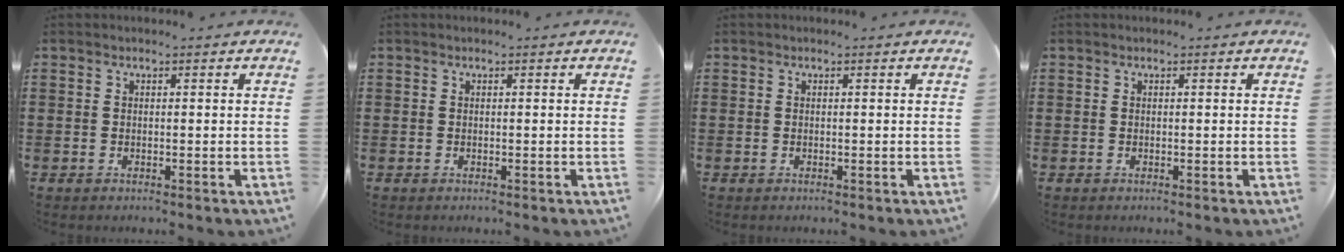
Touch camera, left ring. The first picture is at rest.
{"total": 0.0}
{"total": 0.0}
{"total": 0.0}